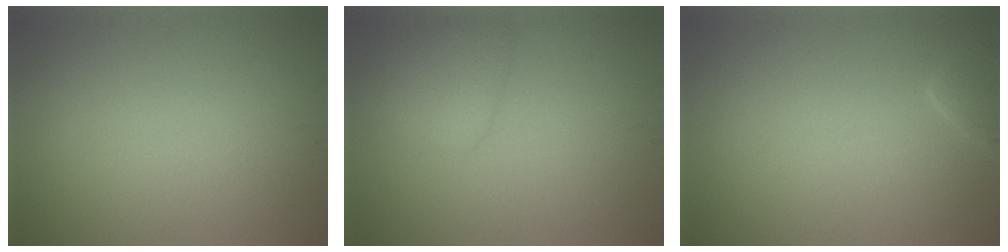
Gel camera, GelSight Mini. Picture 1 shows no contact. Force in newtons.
{"total": 2.7, "press": 2.7, "slide": 0.2}
{"total": 1.9, "press": 1.9, "slide": 0.2}